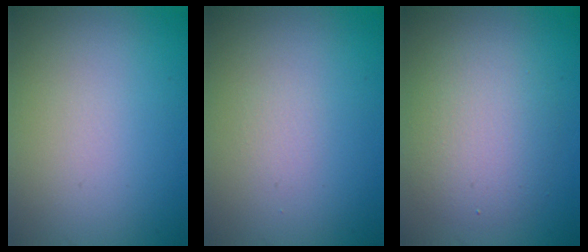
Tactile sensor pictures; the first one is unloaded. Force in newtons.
{"total": 0.6, "press": 0.6, "slide": 0.0}
{"total": 4.3, "press": 4.3, "slide": 0.3}